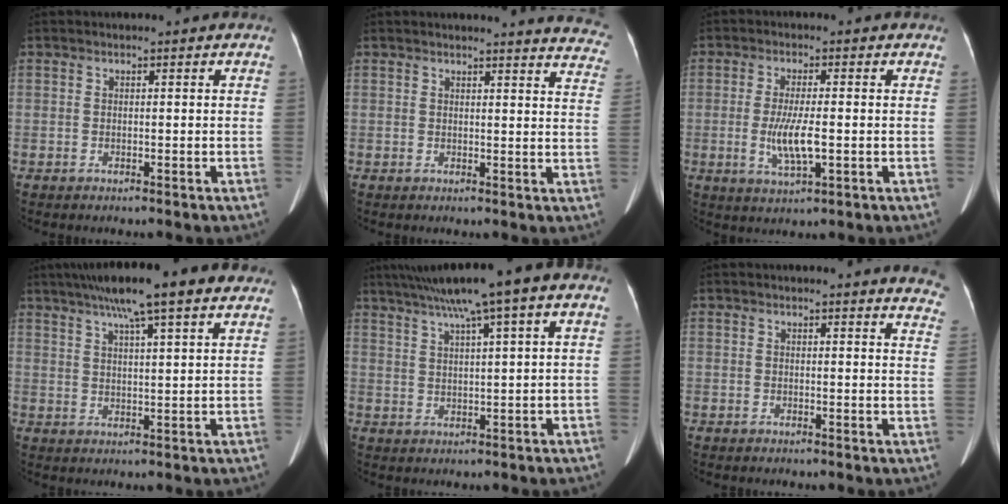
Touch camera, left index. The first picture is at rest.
{"total": 13.6, "force": [13.2, 1.5, 2.7], "torque": [0.001, -0.084, 0.105]}
{"total": 5.9, "force": [-1.0, 1.0, 5.7], "torque": [-0.119, -0.012, -0.017]}
{"total": 12.5, "force": [8.8, 1.0, 8.8], "torque": [-0.136, 0.036, 0.134]}
{"total": 12.8, "force": [7.4, 0.7, 10.4], "torque": [-0.166, 0.048, 0.110]}
{"total": 9.1, "force": [8.8, 0.8, 2.2], "torque": [0.002, -0.050, 0.058]}